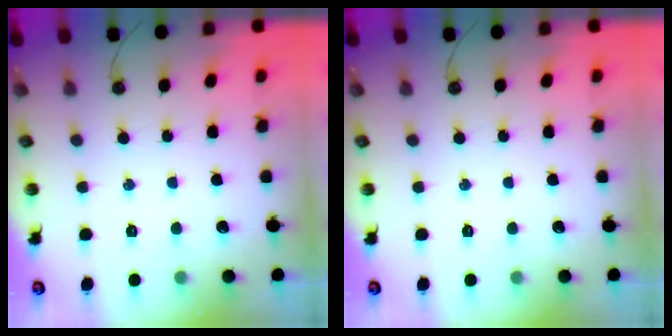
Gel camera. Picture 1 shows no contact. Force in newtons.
{"total": 0.0}